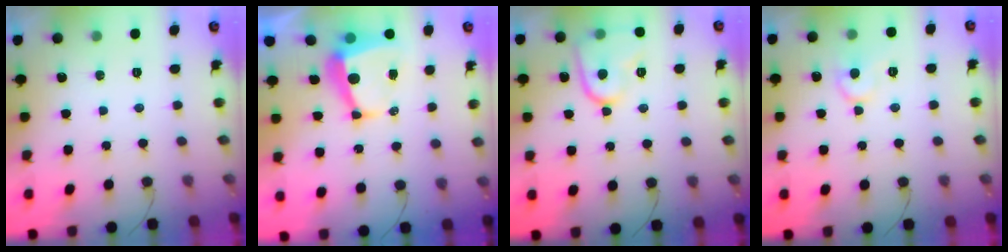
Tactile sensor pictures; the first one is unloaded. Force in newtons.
{"total": 7.7, "press": 7.7, "slide": 1.0}
{"total": 11.1, "press": 11.1, "slide": 1.0}
{"total": 8.6, "press": 8.6, "slide": 0.8}